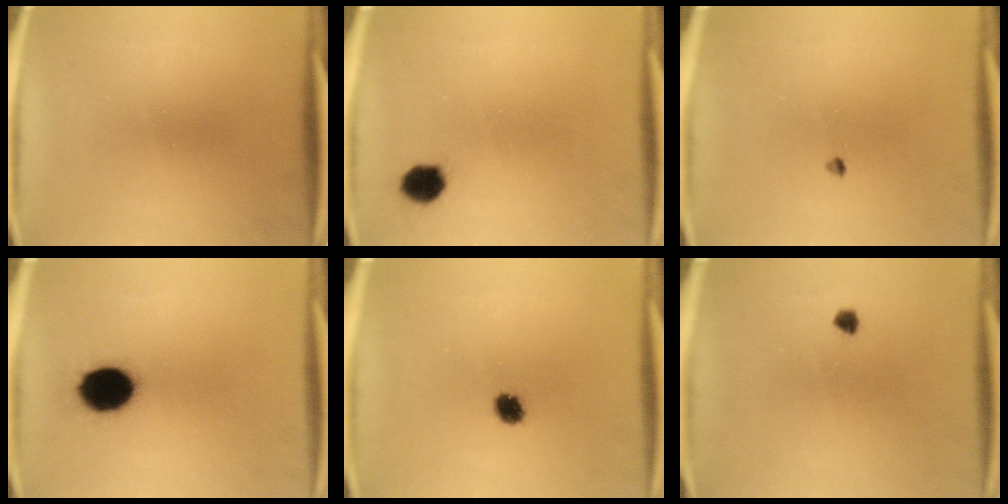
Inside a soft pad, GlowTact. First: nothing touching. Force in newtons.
{"total": 4.3}
{"total": 0.7}
{"total": 12.2}
{"total": 3.4}
{"total": 1.3}